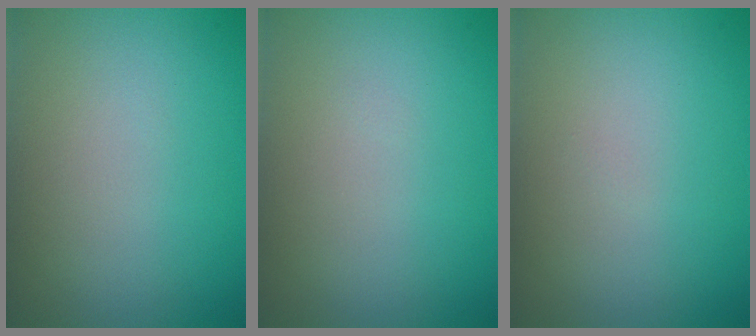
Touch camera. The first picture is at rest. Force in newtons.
{"total": 0.0}
{"total": 0.0}